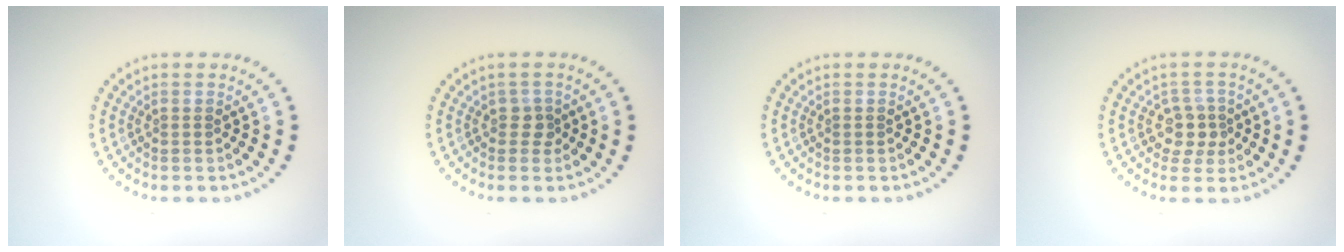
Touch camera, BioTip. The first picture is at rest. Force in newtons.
{"total": 1.1, "press": 1.0, "slide": 0.5}
{"total": 0.0}
{"total": 2.4, "press": 2.1, "slide": 1.2}